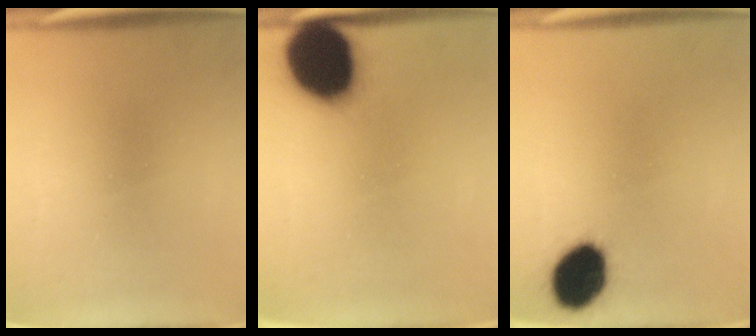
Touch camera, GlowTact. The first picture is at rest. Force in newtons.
{"total": 20.5}
{"total": 12.0}